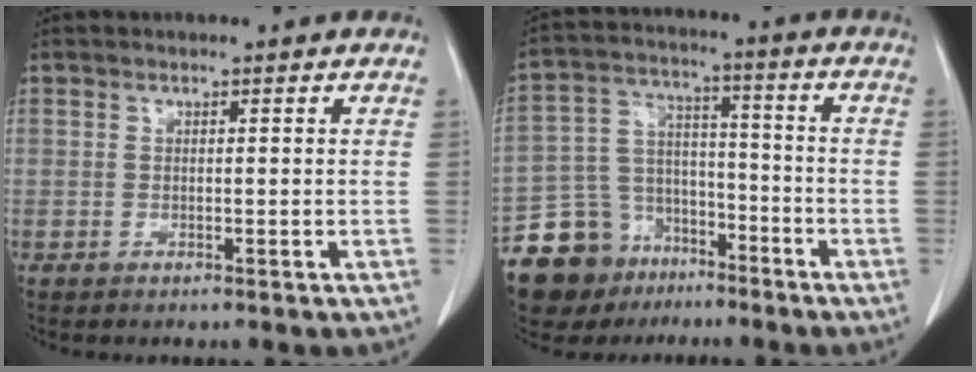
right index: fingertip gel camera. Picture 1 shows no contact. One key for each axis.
{"total": 13.1, "fx": -9.3, "fy": 8.9, "fz": 2.8, "tx": -0.062, "ty": 0.056, "tz": -0.155}